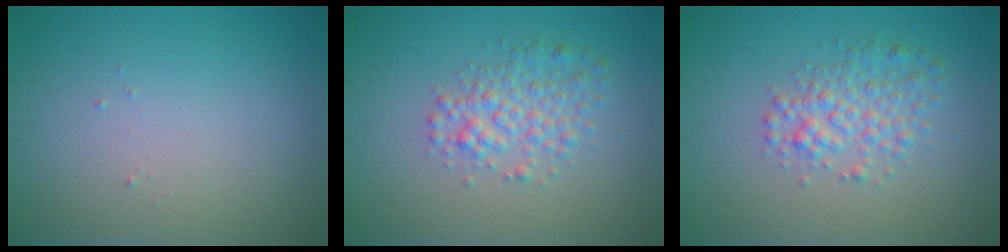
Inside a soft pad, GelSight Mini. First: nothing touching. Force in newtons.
{"total": 3.1, "press": 3.1, "slide": 0.1}
{"total": 3.1, "press": 3.1, "slide": 0.1}